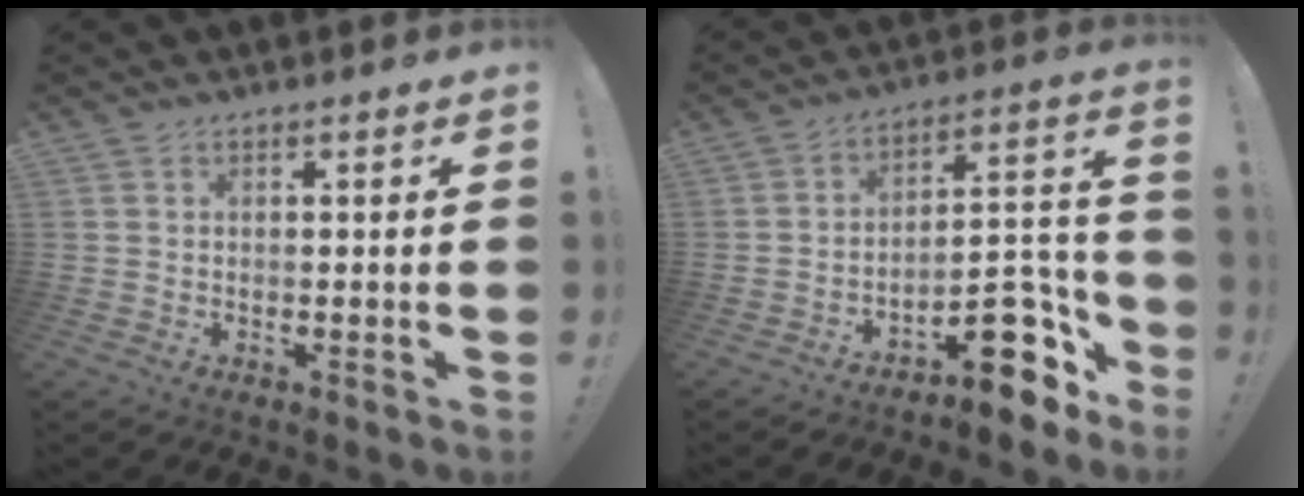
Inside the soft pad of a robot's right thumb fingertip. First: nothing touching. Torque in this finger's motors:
{"motor_torque": [1.50, -0.41, 1.63, -1.19, 0.50]}